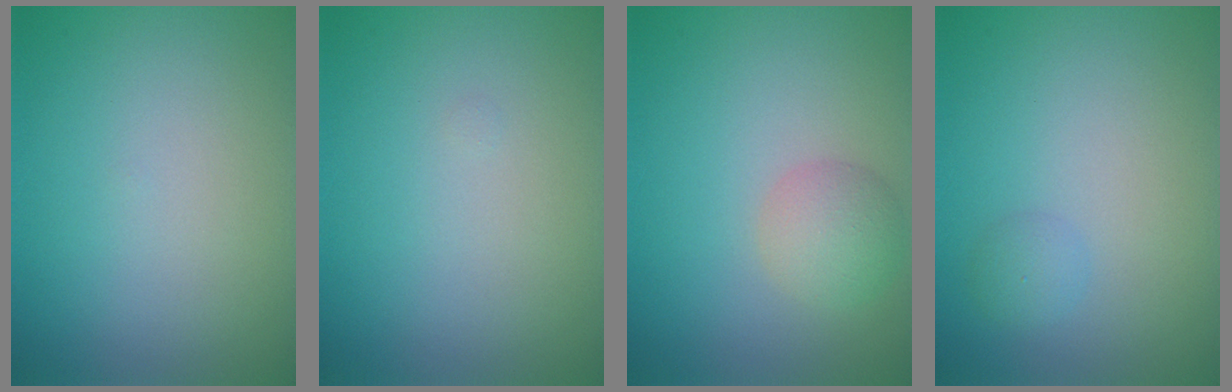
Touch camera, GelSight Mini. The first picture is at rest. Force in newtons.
{"total": 0.0}
{"total": 2.6, "press": 2.6, "slide": 0.1}
{"total": 0.8, "press": 0.8, "slide": 0.0}